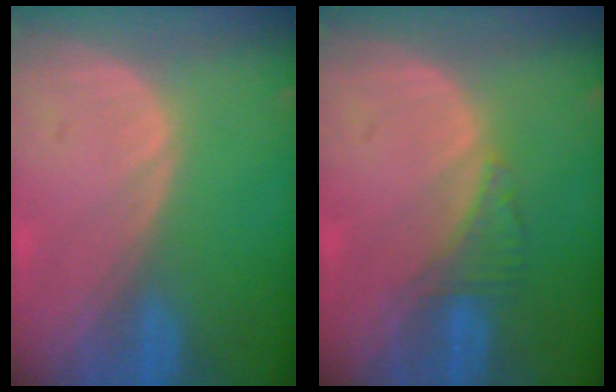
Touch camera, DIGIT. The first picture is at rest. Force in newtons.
{"total": 2.5, "press": 2.5, "slide": 0.2}